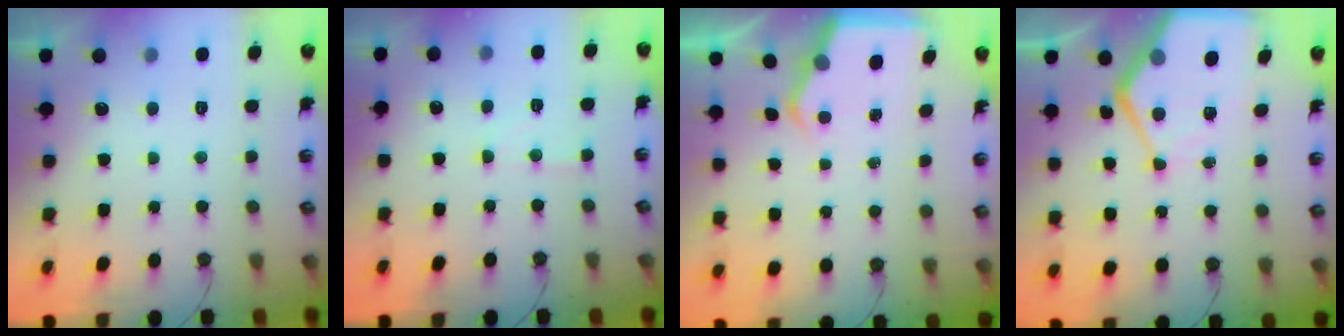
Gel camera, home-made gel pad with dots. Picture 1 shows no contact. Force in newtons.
{"total": 6.1, "press": 6.0, "slide": 0.8}
{"total": 4.3, "press": 4.3, "slide": 0.5}
{"total": 11.0, "press": 11.0, "slide": 0.5}